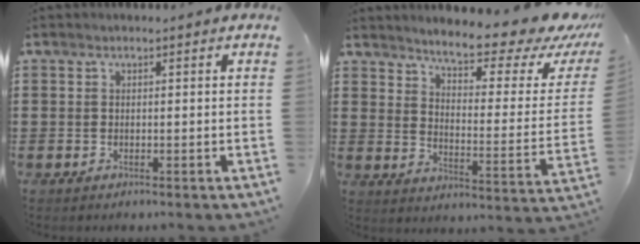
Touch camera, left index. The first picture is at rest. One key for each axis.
{"total": 7.9, "fx": 6.9, "fy": 0.7, "fz": 3.8, "tx": -0.080, "ty": -0.053, "tz": 0.111}